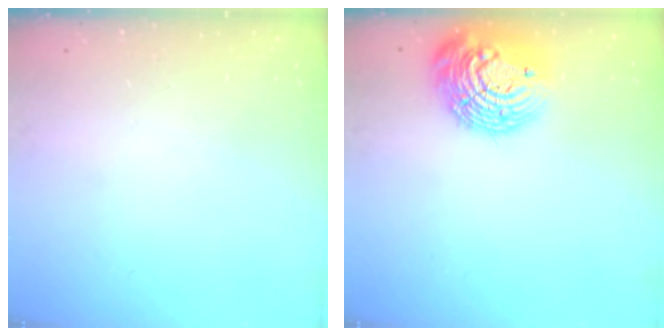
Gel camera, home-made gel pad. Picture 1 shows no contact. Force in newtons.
{"total": 17.0, "press": 16.9, "slide": 1.4}